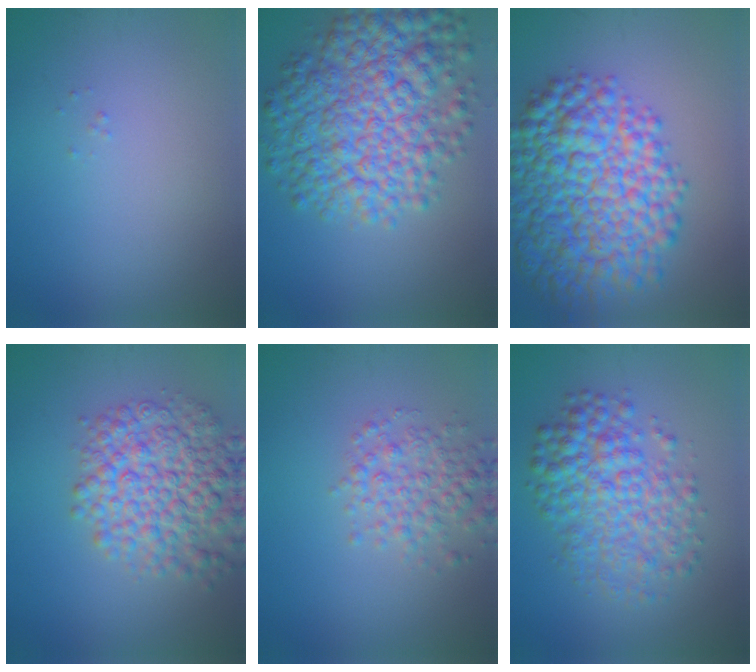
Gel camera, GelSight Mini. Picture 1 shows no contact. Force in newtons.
{"total": 10.0, "press": 10.0, "slide": 0.2}
{"total": 11.7, "press": 11.7, "slide": 0.2}
{"total": 7.7, "press": 7.7, "slide": 0.3}
{"total": 3.5, "press": 3.5, "slide": 0.1}
{"total": 6.5, "press": 6.5, "slide": 0.0}